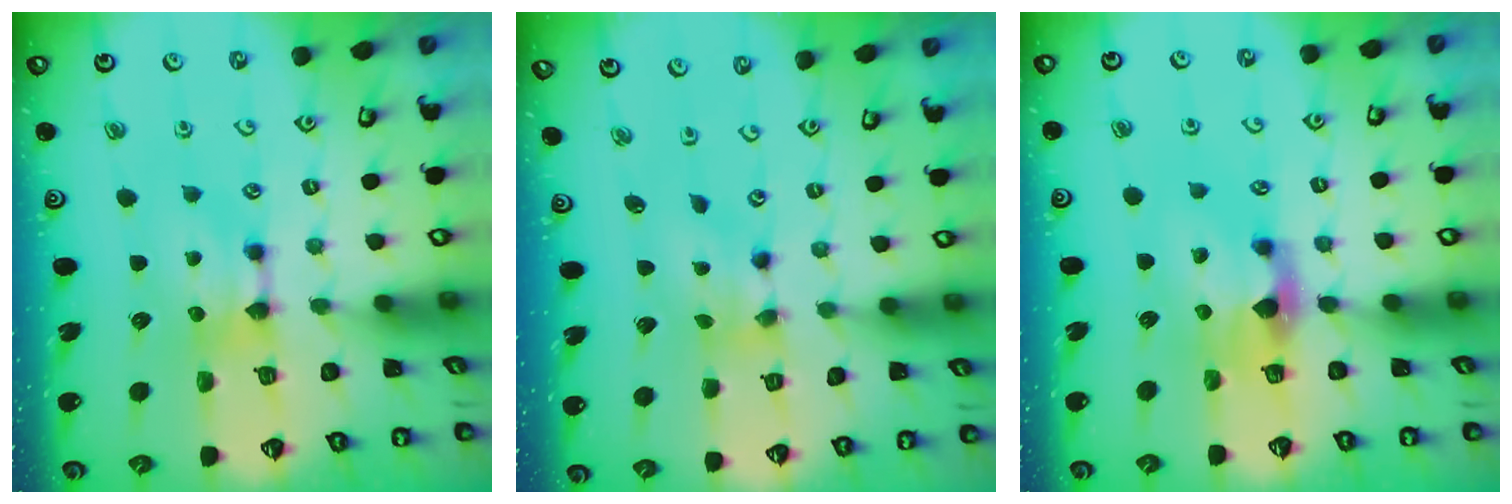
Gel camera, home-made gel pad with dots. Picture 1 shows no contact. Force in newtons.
{"total": 4.1, "press": 3.6, "slide": 1.8}
{"total": 2.2, "press": 1.9, "slide": 1.2}